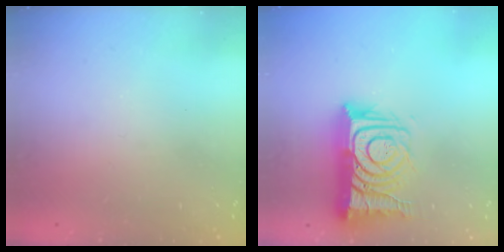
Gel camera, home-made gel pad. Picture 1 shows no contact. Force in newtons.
{"total": 17.6, "press": 17.5, "slide": 1.6}